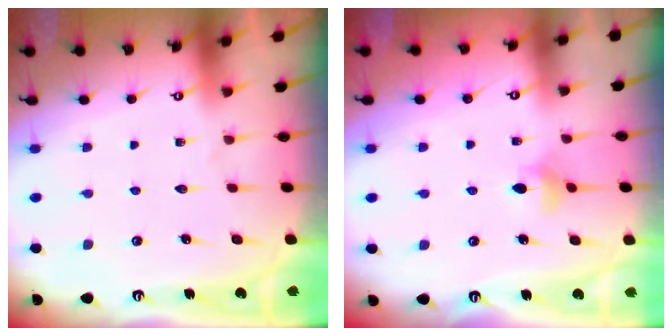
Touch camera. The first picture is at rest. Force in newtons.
{"total": 4.8, "press": 4.7, "slide": 0.8}